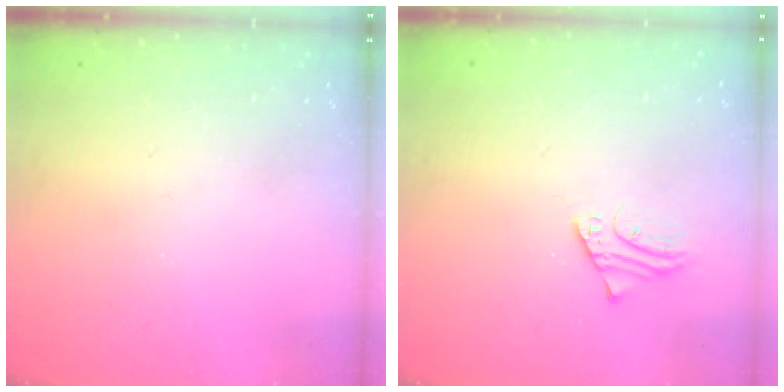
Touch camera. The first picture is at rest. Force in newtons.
{"total": 1.8, "press": 1.8, "slide": 0.2}